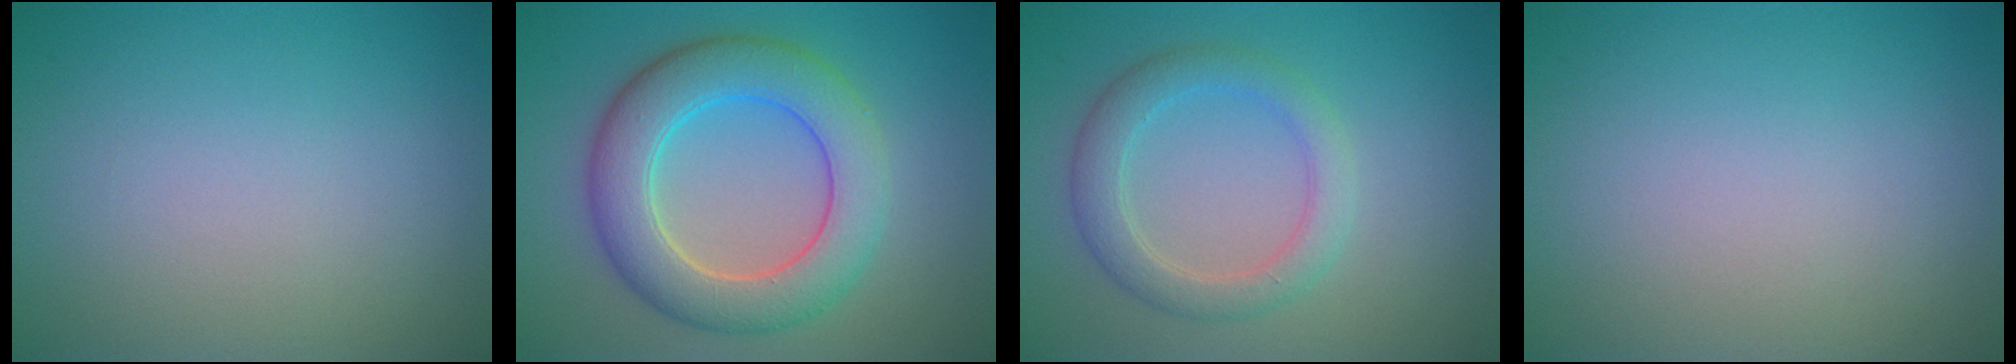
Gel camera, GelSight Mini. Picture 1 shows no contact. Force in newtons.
{"total": 7.3, "press": 7.3, "slide": 0.1}
{"total": 3.3, "press": 3.3, "slide": 0.0}
{"total": 0.0}